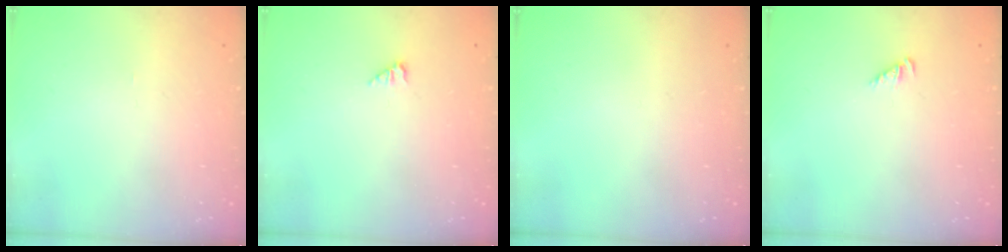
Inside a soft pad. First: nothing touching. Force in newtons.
{"total": 1.0, "press": 0.9, "slide": 0.2}
{"total": 0.0}
{"total": 2.3, "press": 2.2, "slide": 0.4}